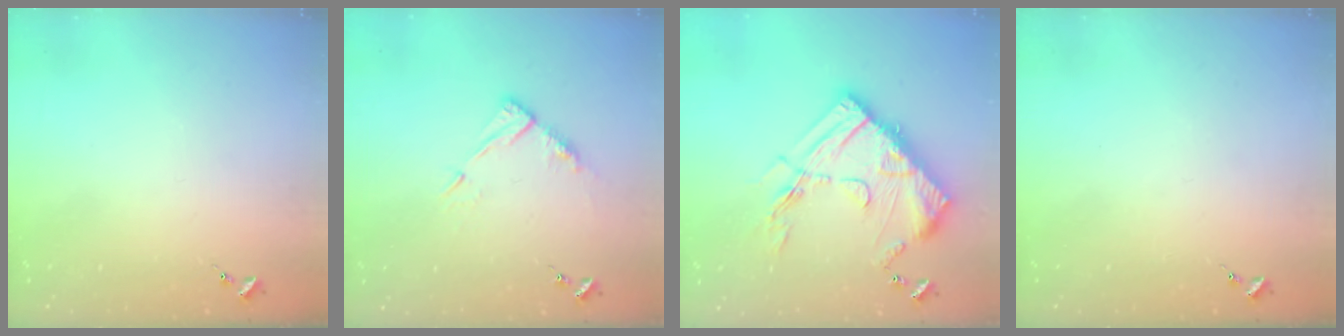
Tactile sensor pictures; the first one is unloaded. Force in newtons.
{"total": 9.0, "press": 9.0, "slide": 0.8}
{"total": 21.5, "press": 21.4, "slide": 1.6}
{"total": 0.0}